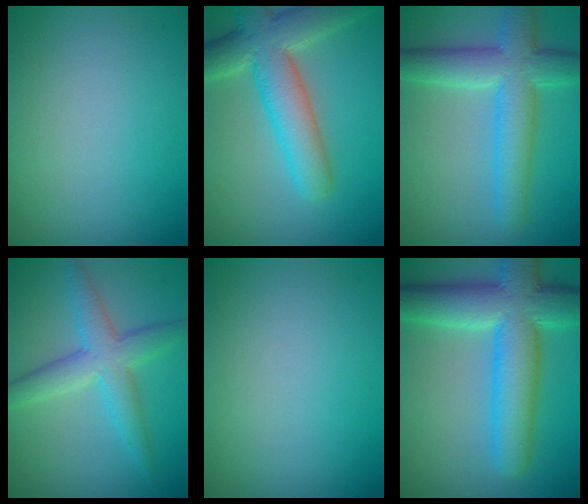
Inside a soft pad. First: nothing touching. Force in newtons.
{"total": 7.6, "press": 7.5, "slide": 0.7}
{"total": 6.8, "press": 6.8, "slide": 0.2}
{"total": 4.6, "press": 4.6, "slide": 0.1}
{"total": 0.0}
{"total": 9.8, "press": 9.8, "slide": 0.4}